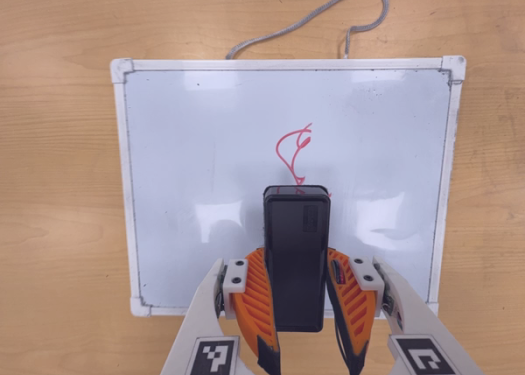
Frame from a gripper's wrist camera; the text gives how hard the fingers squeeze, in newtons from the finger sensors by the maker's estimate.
{"total": 8.1, "left": 6.1, "right": 10.0}